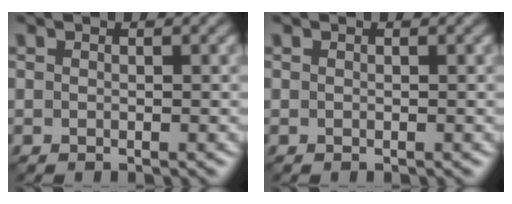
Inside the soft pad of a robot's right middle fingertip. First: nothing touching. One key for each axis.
{"total": 0.0}